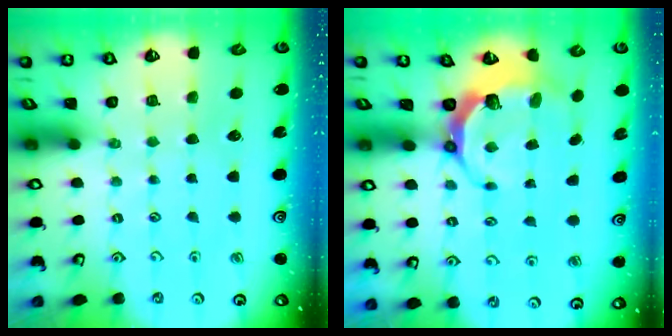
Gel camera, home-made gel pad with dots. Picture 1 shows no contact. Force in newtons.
{"total": 7.5, "press": 6.3, "slide": 4.2}